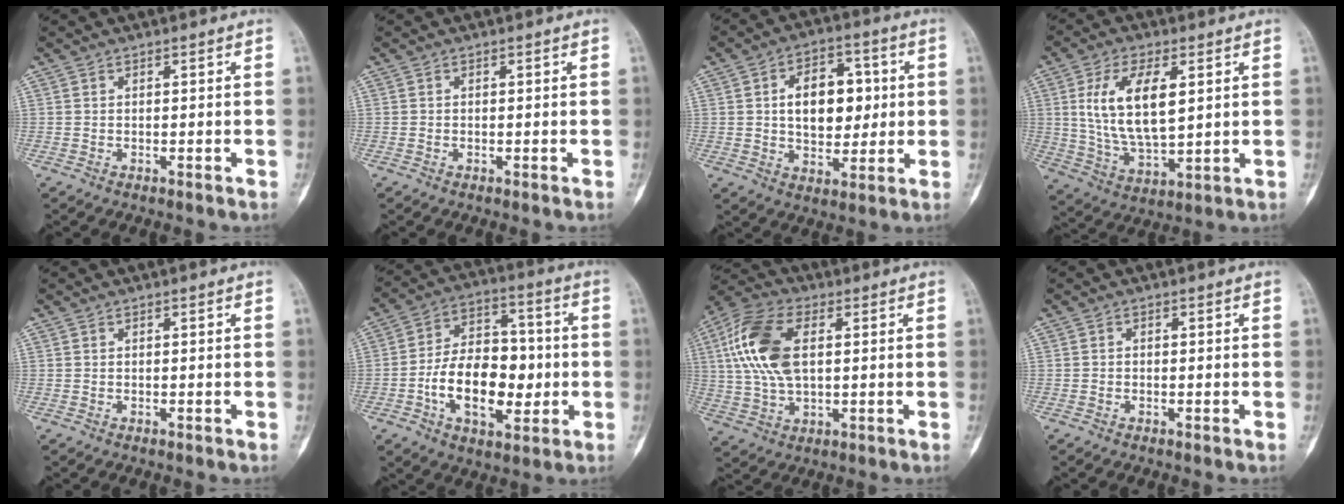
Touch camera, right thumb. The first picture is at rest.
{"total": 0.0}
{"total": 12.8, "force": [1.6, 8.3, 9.7], "torque": [-0.106, 0.005, 0.027]}
{"total": 14.1, "force": [3.4, 6.7, 11.9], "torque": [-0.218, -0.016, 0.071]}
{"total": 0.0}
{"total": 16.6, "force": [-2.9, 10.2, 12.8], "torque": [-0.180, 0.031, -0.044]}
{"total": 14.9, "force": [3.0, 8.1, 12.2], "torque": [-0.261, 0.012, 0.056]}
{"total": 0.0}